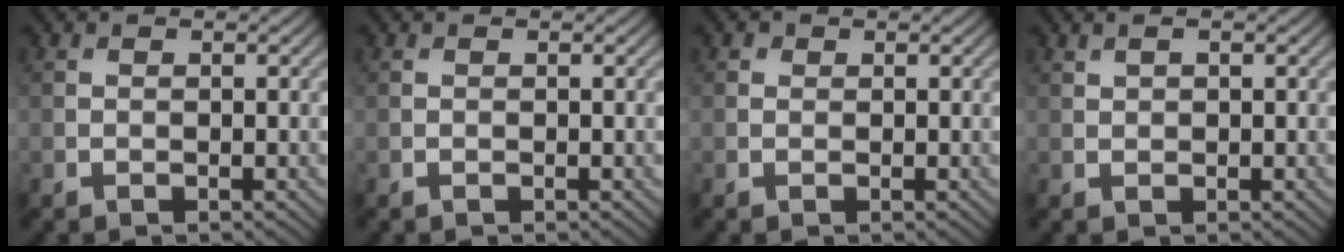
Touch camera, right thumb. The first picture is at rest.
{"total": 0.0}
{"total": 0.6, "force": [0.3, 0.5, 0.1], "torque": [0.002, -0.003, 0.003]}
{"total": 1.2, "force": [0.7, 0.5, 0.8], "torque": [-0.022, 0.003, 0.017]}